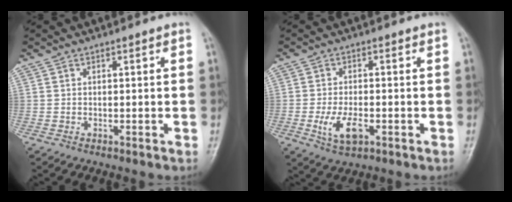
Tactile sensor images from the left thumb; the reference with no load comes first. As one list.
[{"total": 5.8, "force": [-1.8, 2.9, 4.7], "torque": [-0.091, 0.001, -0.028]}]